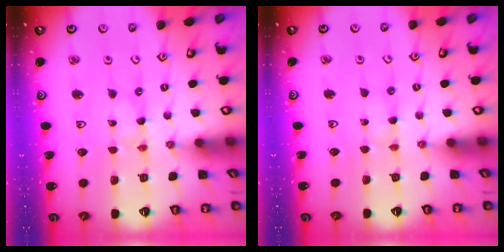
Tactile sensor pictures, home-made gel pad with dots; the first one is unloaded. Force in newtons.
{"total": 2.4, "press": 2.3, "slide": 0.3}